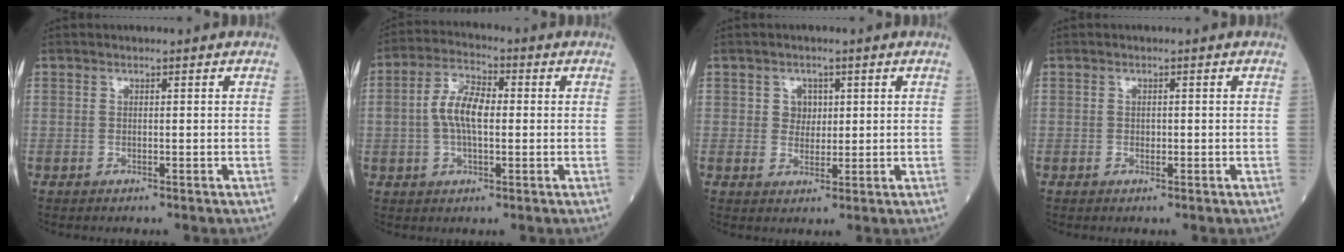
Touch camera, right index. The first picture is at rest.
{"total": 7.5, "force": [0.1, 3.3, 6.7], "torque": [-0.139, 0.015, -0.003]}
{"total": 2.7, "force": [0.8, 2.3, 1.1], "torque": [-0.011, 0.001, 0.011]}
{"total": 0.7, "force": [-0.1, 0.5, 0.4], "torque": [-0.006, 0.001, -0.002]}